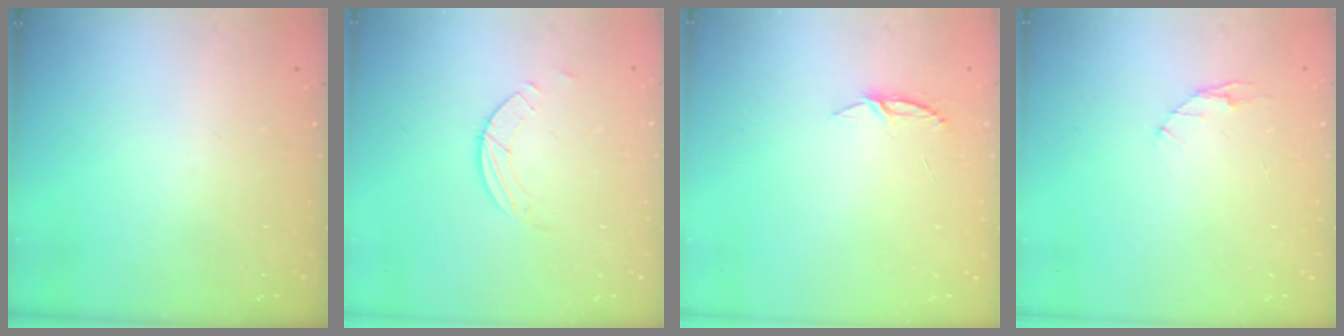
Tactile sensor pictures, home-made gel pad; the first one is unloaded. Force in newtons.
{"total": 2.0, "press": 2.0, "slide": 0.2}
{"total": 4.6, "press": 4.5, "slide": 0.4}
{"total": 2.9, "press": 2.9, "slide": 0.4}